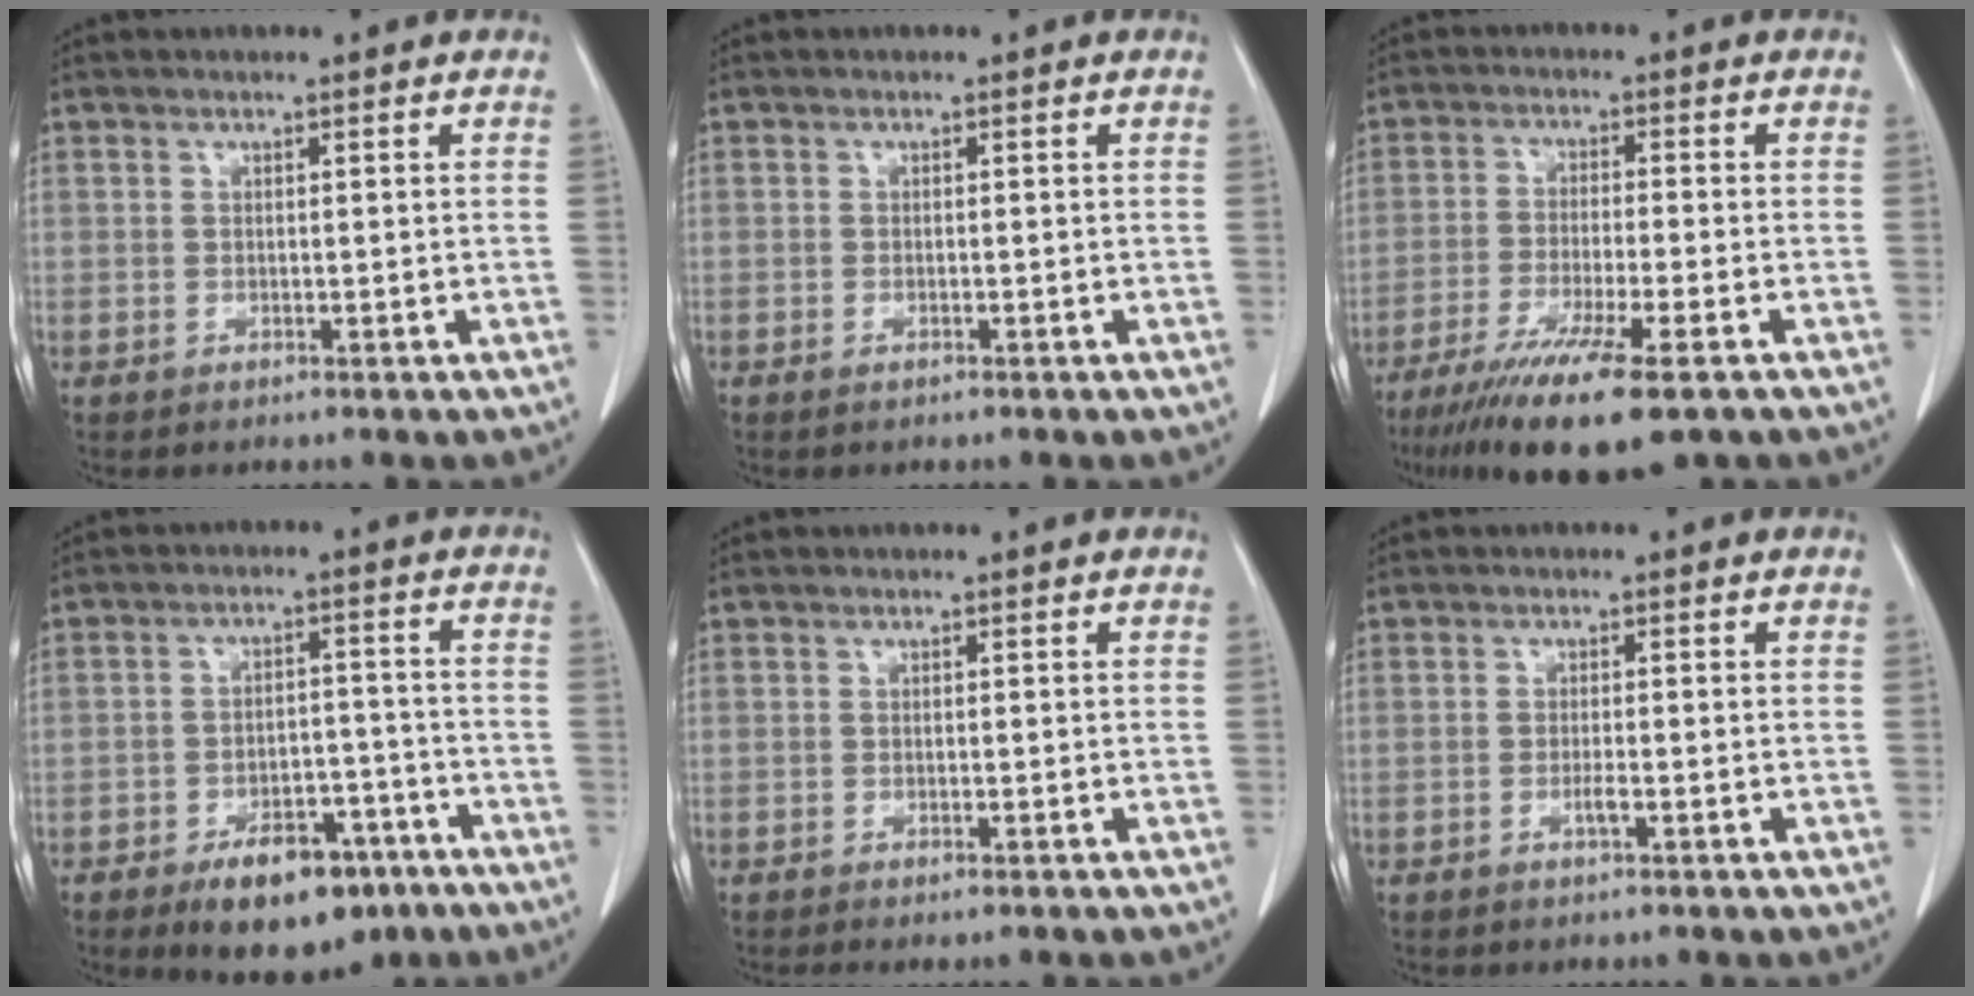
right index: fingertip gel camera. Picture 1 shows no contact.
{"total": 0.7, "force": [-0.5, 0.2, 0.4], "torque": [-0.011, -0.001, -0.005]}
{"total": 13.2, "force": [-8.7, 1.1, 9.9], "torque": [-0.174, -0.038, -0.141]}
{"total": 10.7, "force": [-6.8, 5.2, 6.5], "torque": [-0.089, 0.007, -0.099]}
{"total": 1.2, "force": [-0.9, 0.1, 0.8], "torque": [-0.014, -0.004, -0.012]}
{"total": 0.9, "force": [-0.4, 0.1, 0.8], "torque": [-0.018, 0.001, -0.004]}